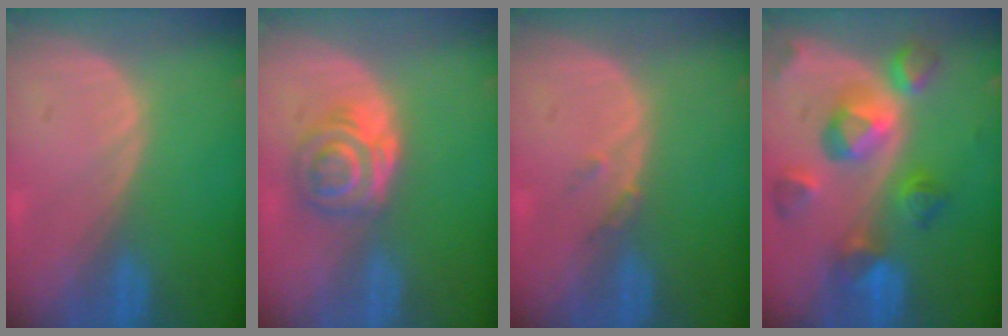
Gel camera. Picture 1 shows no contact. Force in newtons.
{"total": 6.5, "press": 5.4, "slide": 3.7}
{"total": 1.5, "press": 1.3, "slide": 0.7}
{"total": 10.4, "press": 9.3, "slide": 4.7}